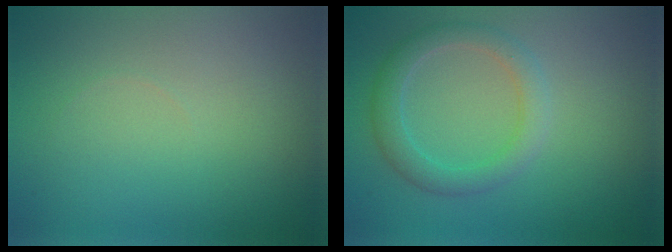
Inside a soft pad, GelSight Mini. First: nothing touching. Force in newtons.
{"total": 3.0, "press": 3.0, "slide": 0.1}